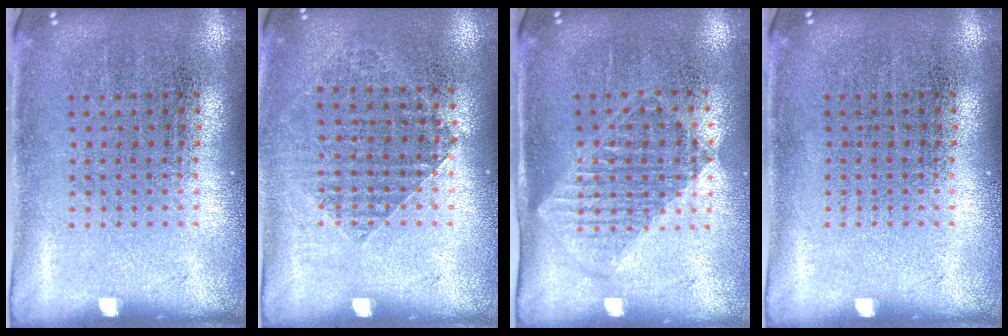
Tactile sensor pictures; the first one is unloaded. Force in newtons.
{"total": 0.9, "press": 0.9, "slide": 0.2}
{"total": 1.2, "press": 1.0, "slide": 0.5}
{"total": 0.0}